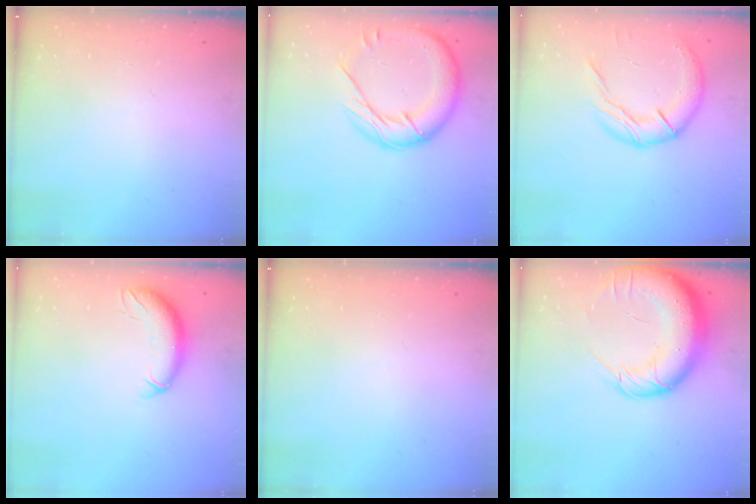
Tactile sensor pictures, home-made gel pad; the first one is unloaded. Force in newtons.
{"total": 17.9, "press": 17.8, "slide": 1.8}
{"total": 14.7, "press": 14.6, "slide": 1.7}
{"total": 10.5, "press": 10.3, "slide": 1.9}
{"total": 0.0}
{"total": 19.6, "press": 19.1, "slide": 4.2}